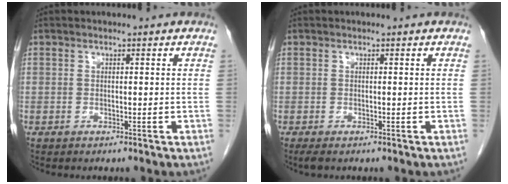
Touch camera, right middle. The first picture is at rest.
{"total": 1.3, "force": [-0.9, 0.4, 0.8], "torque": [-0.013, -0.004, -0.013]}